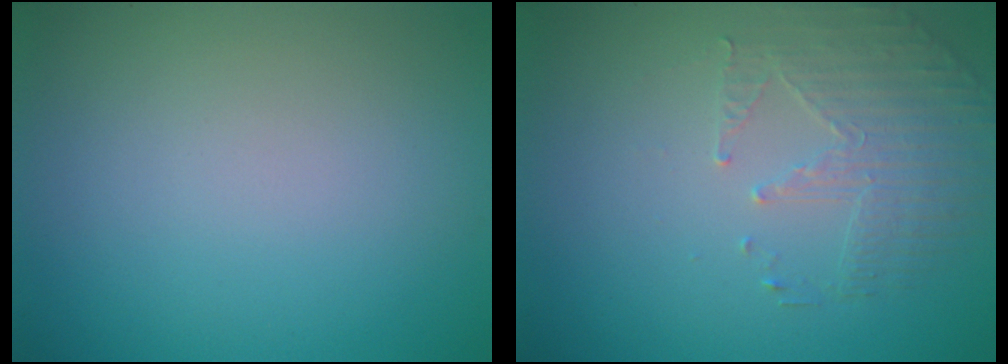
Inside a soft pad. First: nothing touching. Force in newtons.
{"total": 1.9, "press": 1.5, "slide": 1.2}